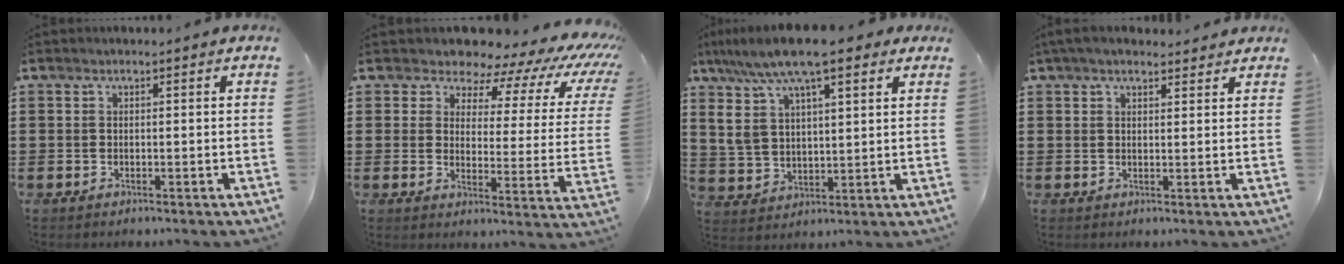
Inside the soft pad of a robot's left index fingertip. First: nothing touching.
{"total": 7.8, "force": [6.9, 2.4, 2.6], "torque": [-0.063, -0.054, 0.115]}
{"total": 11.5, "force": [8.2, 3.3, 7.3], "torque": [-0.161, -0.013, 0.148]}
{"total": 3.3, "force": [3.0, 0.9, 1.3], "torque": [-0.032, 0.001, 0.055]}